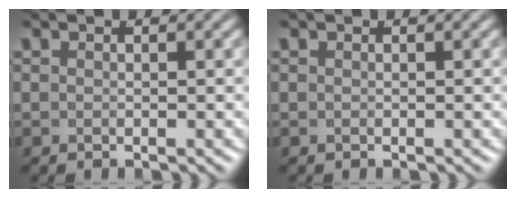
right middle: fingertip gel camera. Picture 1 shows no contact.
{"total": 0.0}